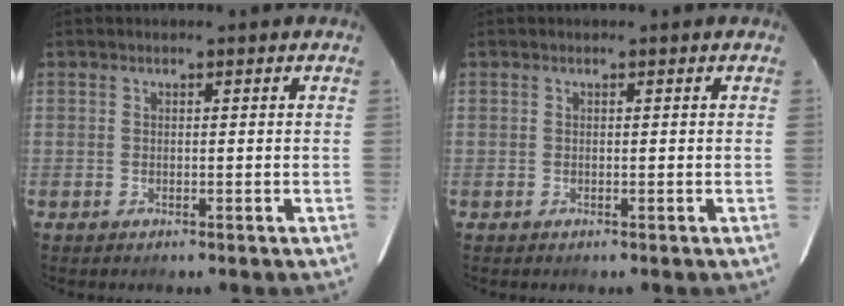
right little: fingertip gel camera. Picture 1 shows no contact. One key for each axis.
{"total": 0.0}